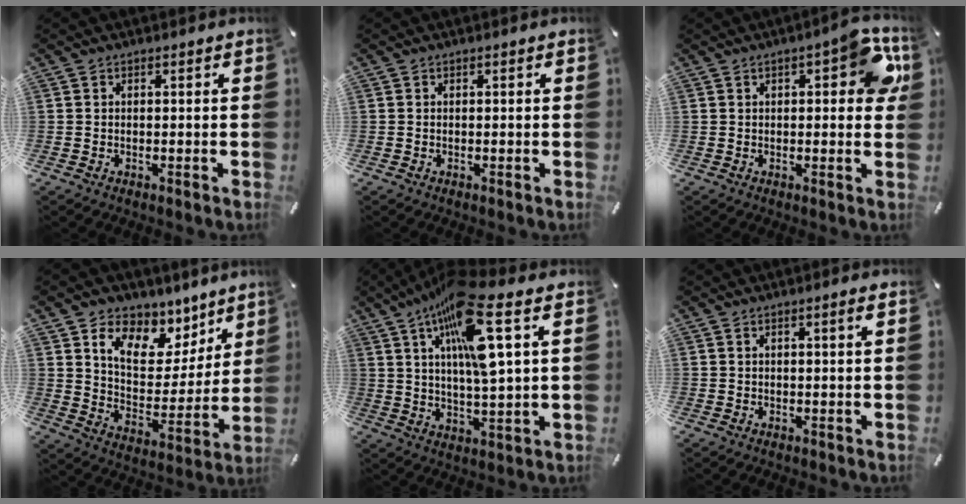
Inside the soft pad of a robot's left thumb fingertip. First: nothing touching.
{"total": 0.0}
{"total": 10.9, "force": [3.0, 4.6, 9.5], "torque": [-0.111, -0.012, 0.046]}
{"total": 12.3, "force": [8.4, 7.8, 4.4], "torque": [-0.083, -0.069, 0.152]}
{"total": 17.9, "force": [8.2, 4.2, 15.3], "torque": [-0.274, -0.031, 0.125]}
{"total": 1.8, "force": [0.7, 0.0, 1.6], "torque": [-0.032, 0.000, 0.010]}